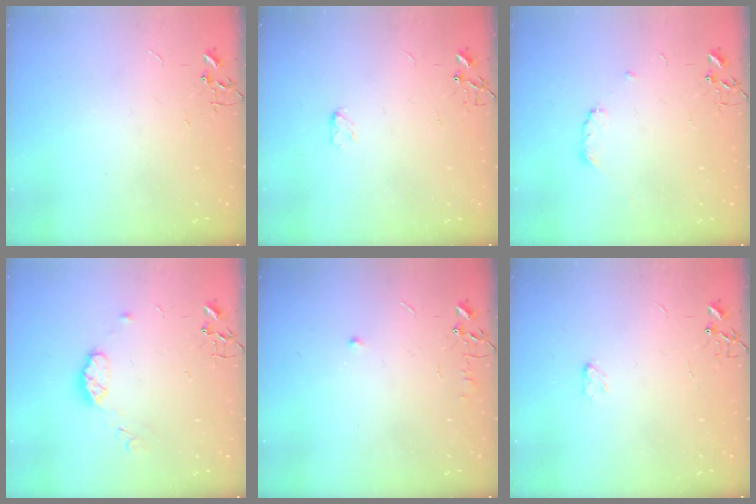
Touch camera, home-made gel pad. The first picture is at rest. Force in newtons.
{"total": 3.1, "press": 3.1, "slide": 0.4}
{"total": 5.0, "press": 4.9, "slide": 0.6}
{"total": 7.8, "press": 7.8, "slide": 0.6}
{"total": 5.8, "press": 5.8, "slide": 0.7}
{"total": 2.9, "press": 2.9, "slide": 0.5}